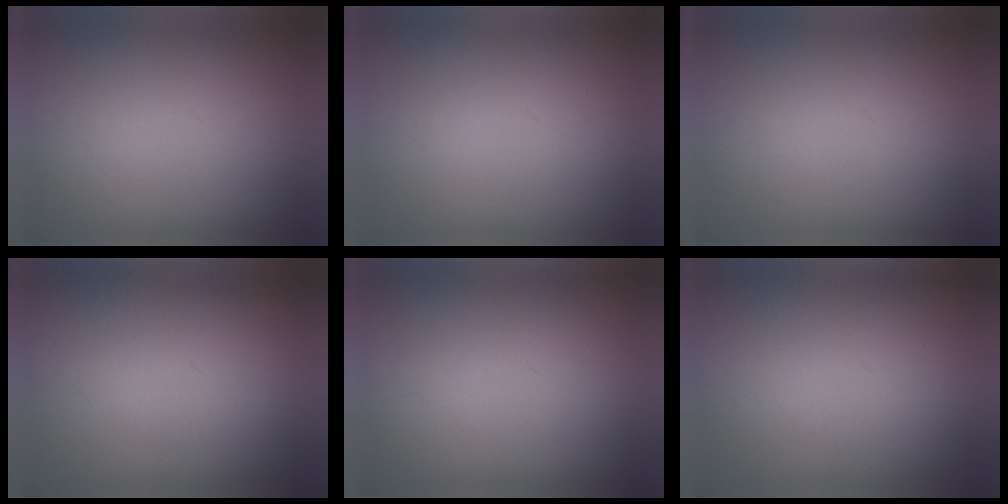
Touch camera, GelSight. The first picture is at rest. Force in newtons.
{"total": 0.0}
{"total": 0.0}
{"total": 3.6}
{"total": 1.0}
{"total": 4.4}